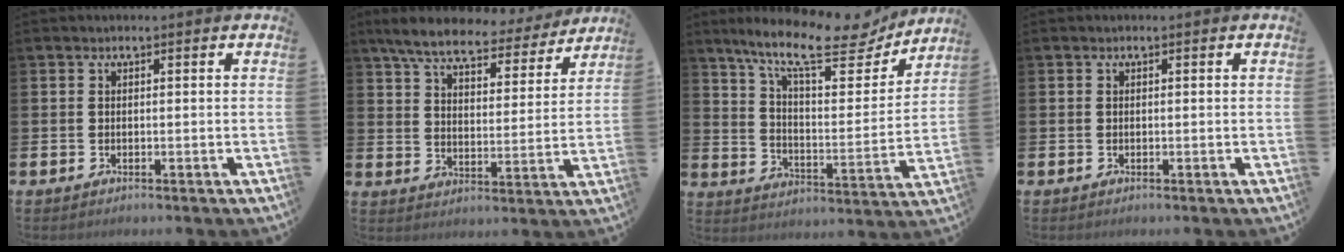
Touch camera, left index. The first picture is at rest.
{"total": 7.6, "force": [6.7, 1.8, 3.0], "torque": [-0.085, -0.036, 0.114]}
{"total": 12.8, "force": [10.4, 3.4, 6.6], "torque": [-0.141, -0.063, 0.173]}
{"total": 0.0}